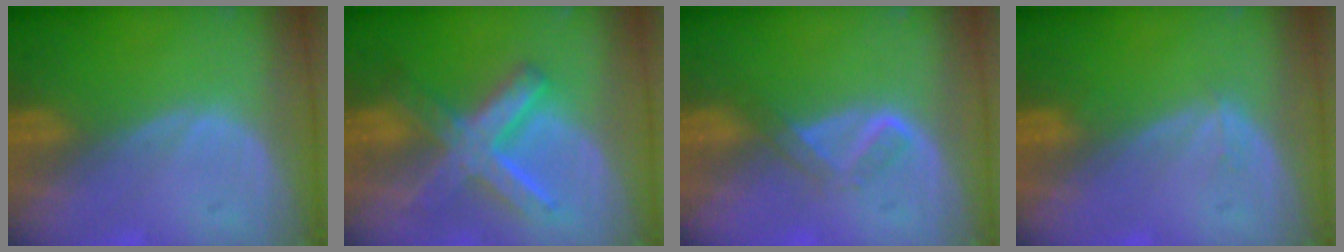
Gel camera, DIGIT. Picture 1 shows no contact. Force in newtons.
{"total": 8.8, "press": 8.8, "slide": 0.7}
{"total": 2.8, "press": 2.7, "slide": 0.7}
{"total": 0.9, "press": 0.8, "slide": 0.2}